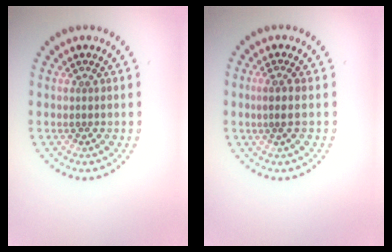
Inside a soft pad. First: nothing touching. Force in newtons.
{"total": 1.1, "press": 0.9, "slide": 0.7}